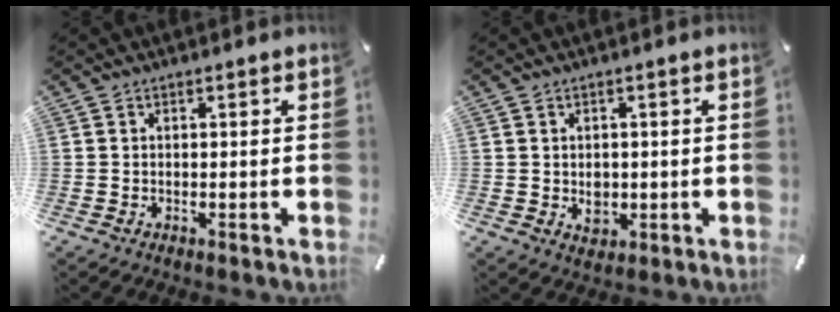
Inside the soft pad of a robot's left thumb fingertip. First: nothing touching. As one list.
[{"total": 3.3, "force": [-0.1, 2.8, 1.6], "torque": [-0.015, -0.003, -0.002]}]